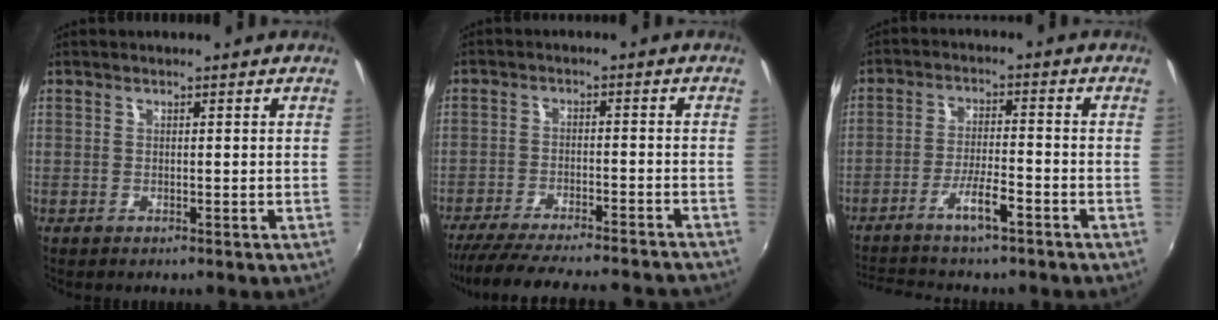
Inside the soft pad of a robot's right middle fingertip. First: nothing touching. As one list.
[{"total": 22.8, "force": [-20.2, 3.6, 9.9], "torque": [-0.186, -0.025, -0.285]}, {"total": 7.9, "force": [-6.2, 1.3, 4.9], "torque": [-0.106, 0.003, -0.105]}]